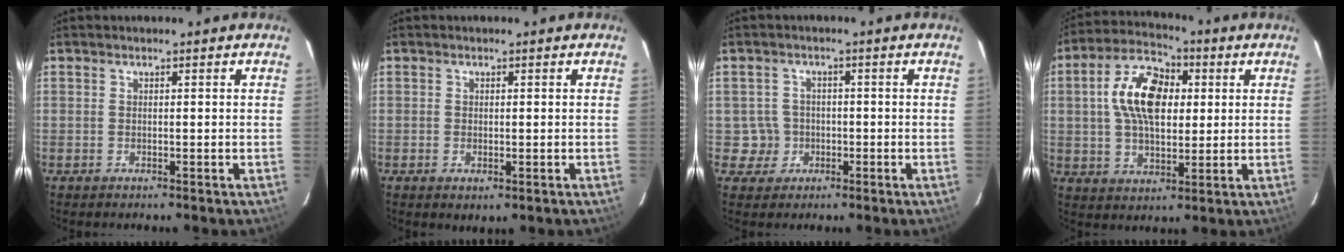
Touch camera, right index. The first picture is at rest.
{"total": 1.5, "force": [-0.3, 1.0, 1.1], "torque": [-0.021, -0.005, -0.004]}
{"total": 4.1, "force": [-1.0, 4.0, -0.1], "torque": [-0.001, 0.021, -0.011]}
{"total": 13.9, "force": [2.6, 8.1, 10.9], "torque": [-0.200, 0.029, 0.043]}